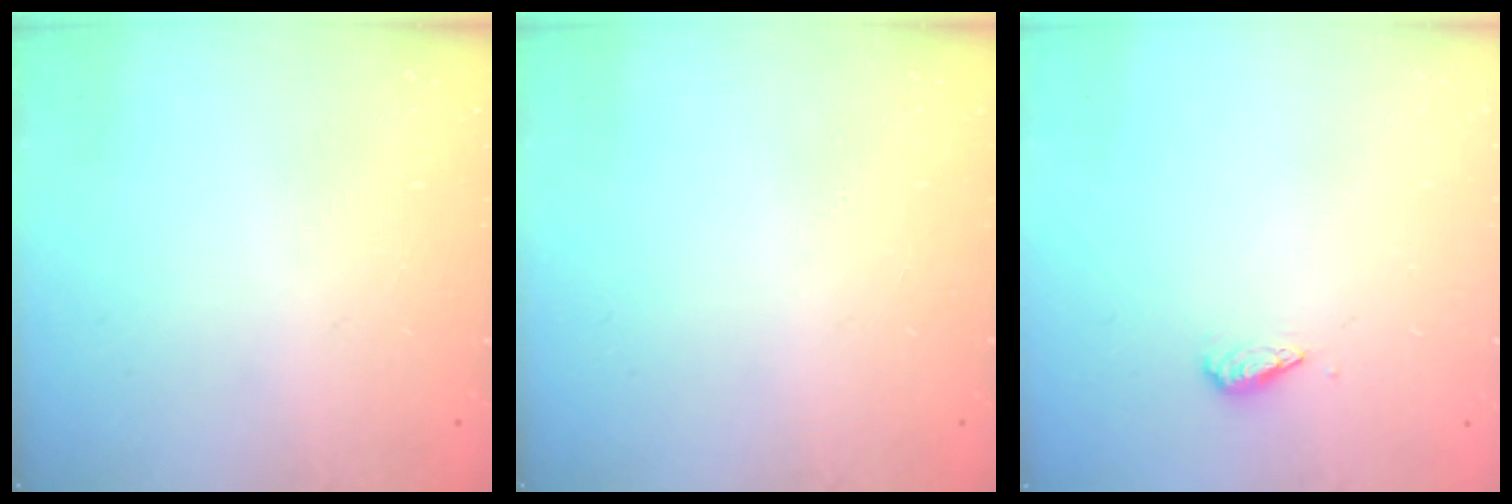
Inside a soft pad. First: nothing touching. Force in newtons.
{"total": 0.0}
{"total": 2.7, "press": 2.7, "slide": 0.6}